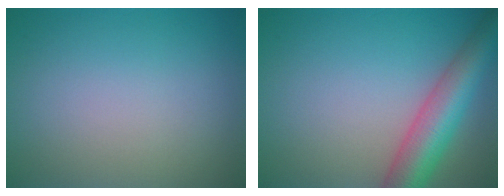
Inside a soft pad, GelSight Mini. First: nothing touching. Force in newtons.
{"total": 6.8, "press": 6.8, "slide": 0.3}